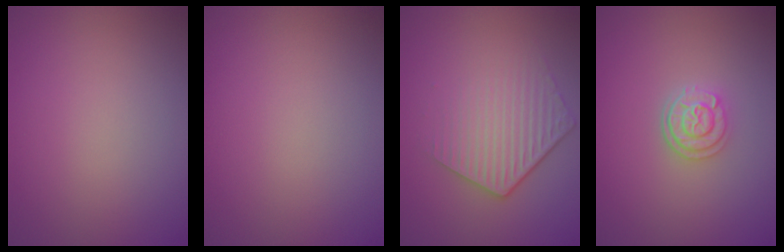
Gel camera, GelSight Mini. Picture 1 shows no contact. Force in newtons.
{"total": 0.0}
{"total": 4.4, "press": 3.1, "slide": 3.1}
{"total": 2.6, "press": 2.2, "slide": 1.3}